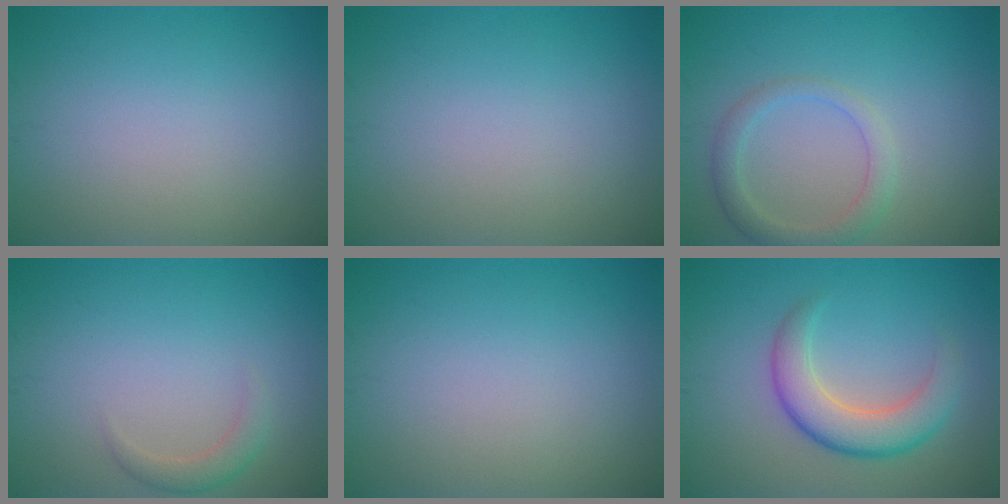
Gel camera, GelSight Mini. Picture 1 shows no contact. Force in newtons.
{"total": 0.0}
{"total": 2.6, "press": 2.6, "slide": 0.3}
{"total": 1.7, "press": 1.7, "slide": 0.1}
{"total": 0.0}
{"total": 5.0, "press": 5.0, "slide": 0.2}